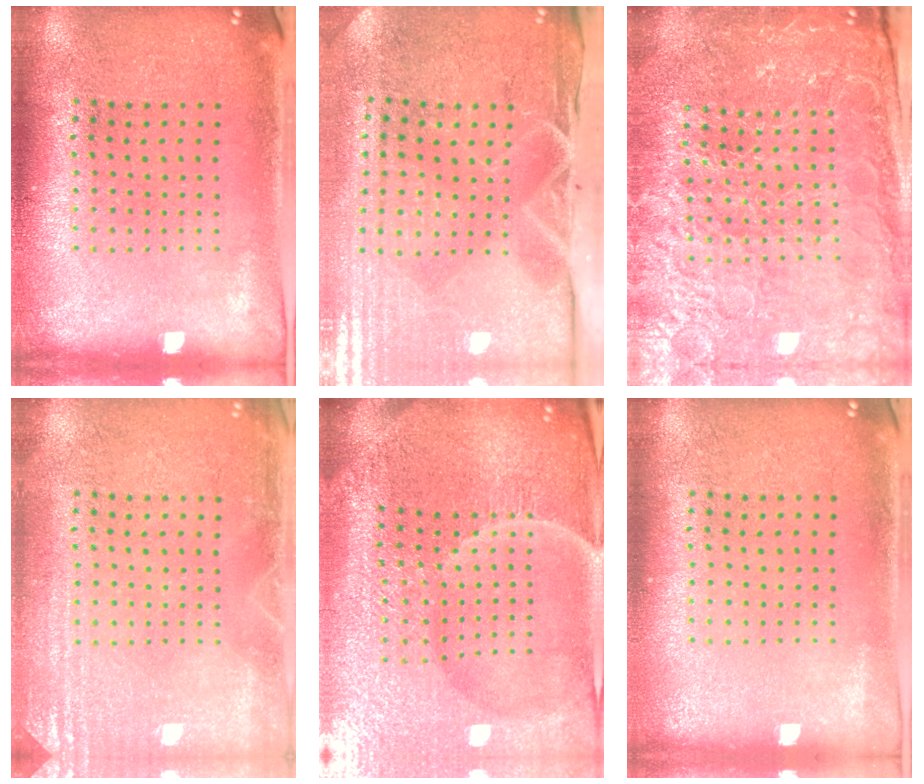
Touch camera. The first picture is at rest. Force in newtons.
{"total": 4.8, "press": 4.1, "slide": 2.6}
{"total": 4.7, "press": 4.4, "slide": 1.5}
{"total": 2.9, "press": 2.9, "slide": 0.5}
{"total": 6.3, "press": 5.7, "slide": 2.7}
{"total": 0.0}